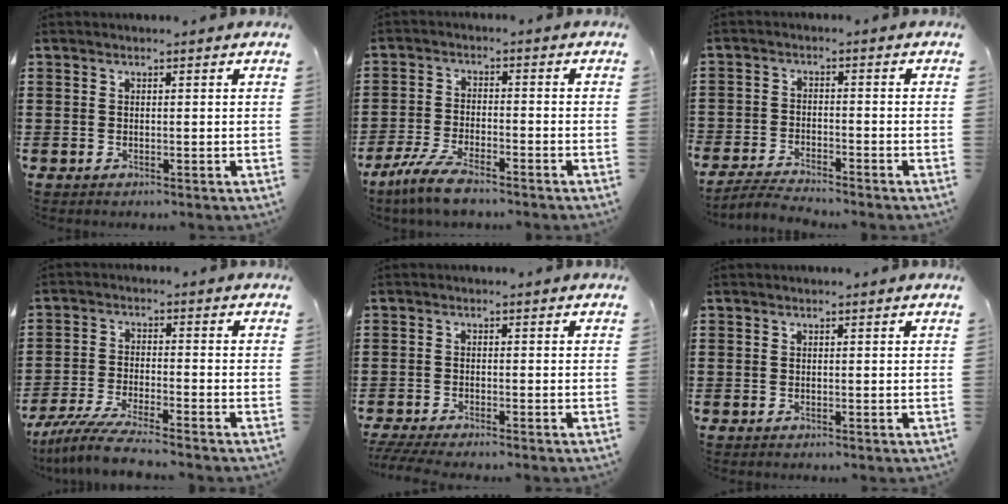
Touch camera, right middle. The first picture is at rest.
{"total": 6.0, "force": [-4.7, 1.2, 3.5], "torque": [-0.091, -0.010, -0.095]}
{"total": 3.6, "force": [-3.5, 0.2, 0.4], "torque": [-0.017, 0.001, -0.077]}
{"total": 6.5, "force": [-5.7, 0.0, 3.1], "torque": [-0.073, -0.015, -0.113]}
{"total": 2.1, "force": [-2.0, 0.0, 0.9], "torque": [-0.021, -0.002, -0.041]}
{"total": 0.0}